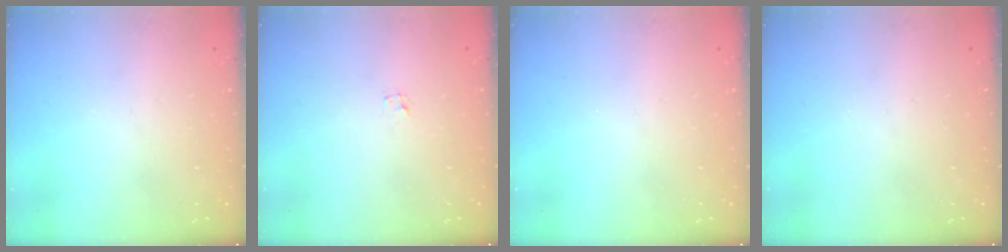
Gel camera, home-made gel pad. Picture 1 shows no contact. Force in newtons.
{"total": 1.2, "press": 1.2, "slide": 0.1}
{"total": 0.0}
{"total": 0.0}